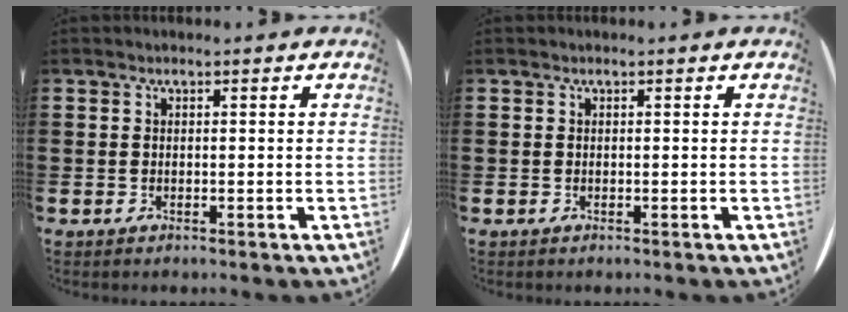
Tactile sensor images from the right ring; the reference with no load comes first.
{"total": 0.0}